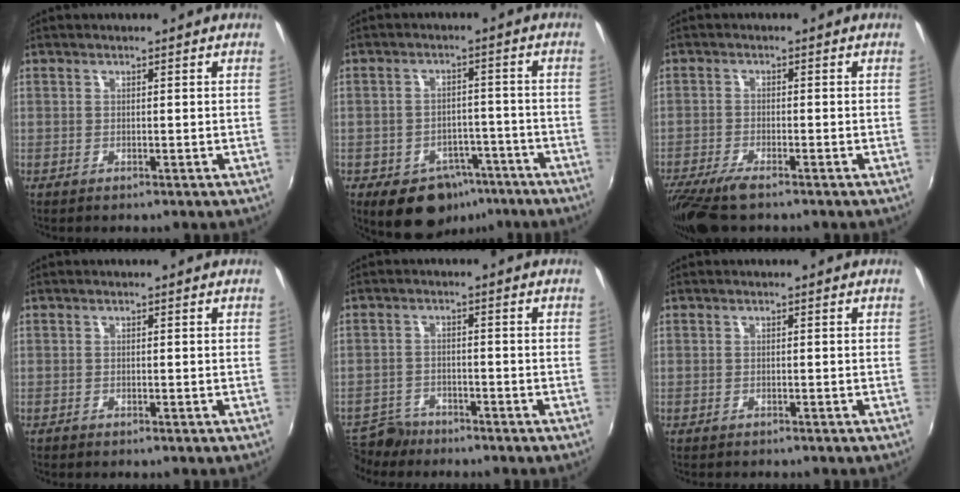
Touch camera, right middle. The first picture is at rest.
{"total": 10.3, "force": [-6.3, 7.0, 4.2], "torque": [-0.078, 0.020, -0.067]}
{"total": 8.1, "force": [-6.2, 1.7, 4.9], "torque": [-0.118, -0.030, -0.117]}
{"total": 0.6, "force": [-0.6, 0.2, 0.0], "torque": [-0.003, -0.002, -0.013]}
{"total": 6.3, "force": [-5.6, 2.9, 1.1], "torque": [-0.040, 0.000, -0.101]}
{"total": 1.1, "force": [-1.0, 0.3, 0.2], "torque": [-0.007, -0.005, -0.016]}